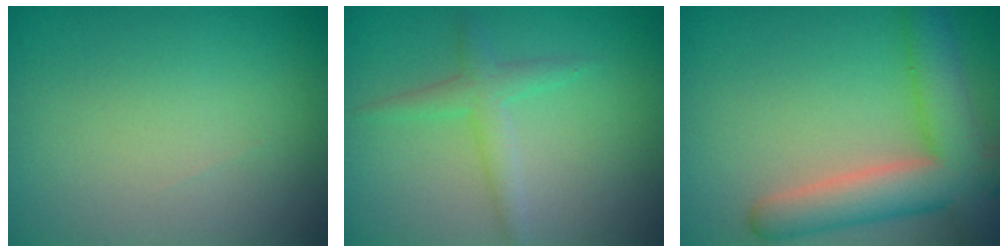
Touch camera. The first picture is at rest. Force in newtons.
{"total": 2.2, "press": 2.2, "slide": 0.1}
{"total": 7.5, "press": 7.4, "slide": 0.7}